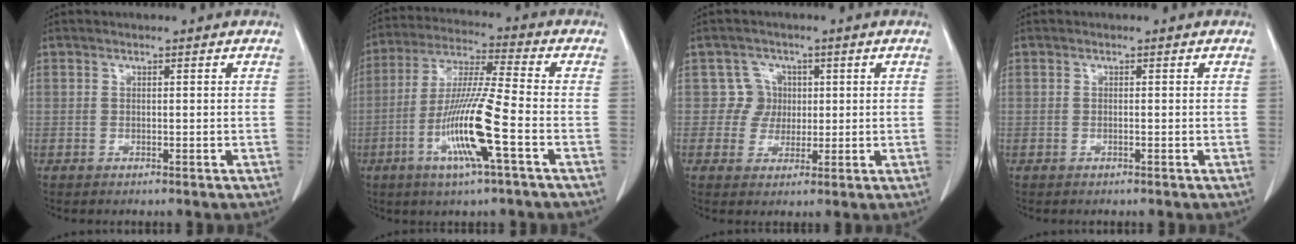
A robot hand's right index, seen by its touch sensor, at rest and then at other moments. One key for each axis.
{"total": 13.1, "fx": -4.6, "fy": -0.2, "fz": 12.3, "tx": -0.247, "ty": -0.011, "tz": -0.093}
{"total": 3.8, "fx": 0.7, "fy": 3.8, "fz": -0.1, "tx": 0.014, "ty": 0.009, "tz": 0.010}
{"total": 0.0}